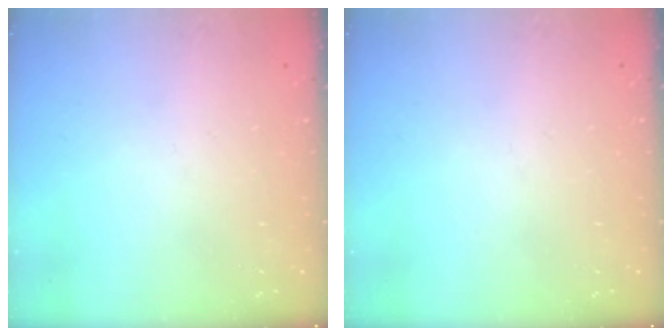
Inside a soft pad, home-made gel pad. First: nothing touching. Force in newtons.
{"total": 0.0}